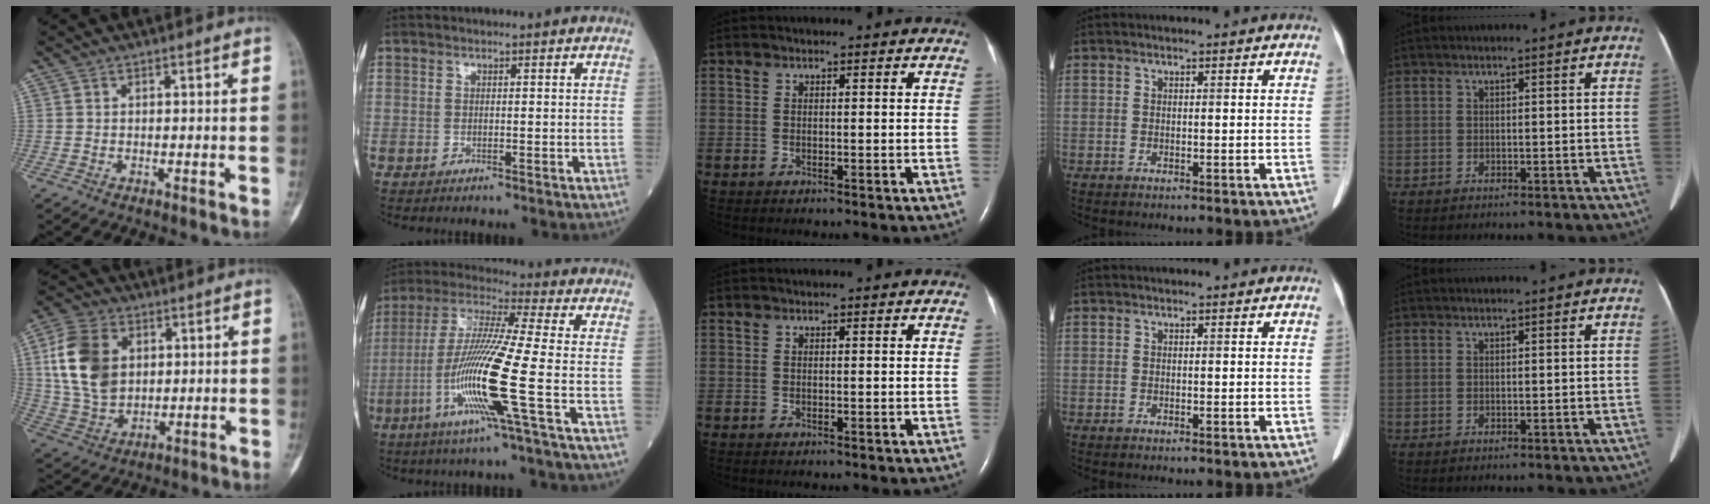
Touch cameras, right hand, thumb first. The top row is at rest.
{"thumb": {"total": 14.8, "force": [3.5, 10.5, 9.8], "torque": [-0.175, -0.004, 0.071]}, "index": {"total": 15.0, "force": [-4.7, -1.4, 14.2], "torque": [-0.290, -0.019, -0.100]}}